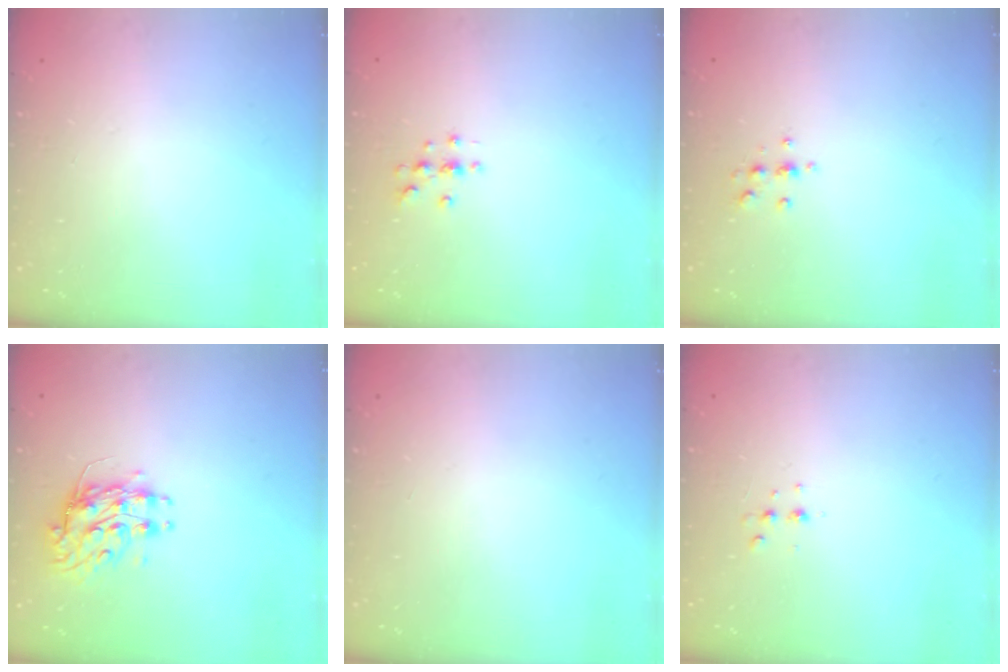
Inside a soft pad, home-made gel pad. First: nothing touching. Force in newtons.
{"total": 3.7, "press": 3.7, "slide": 0.4}
{"total": 5.4, "press": 5.2, "slide": 1.4}
{"total": 9.2, "press": 9.2, "slide": 0.1}
{"total": 0.0}
{"total": 3.5, "press": 3.4, "slide": 0.5}